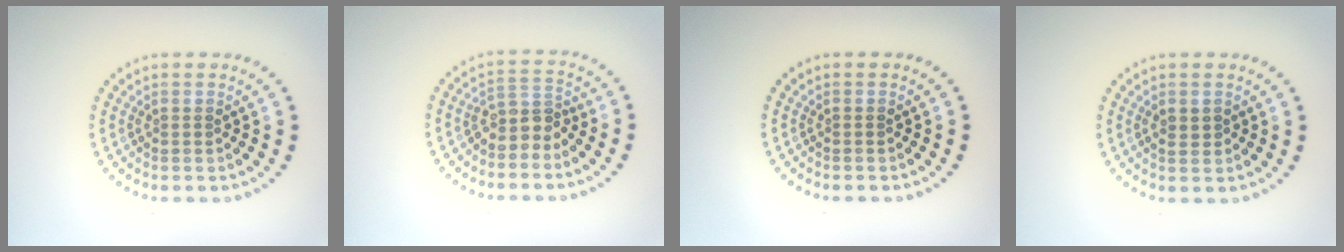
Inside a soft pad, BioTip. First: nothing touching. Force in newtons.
{"total": 2.7, "press": 2.1, "slide": 1.7}
{"total": 0.0}
{"total": 0.9, "press": 0.9, "slide": 0.2}